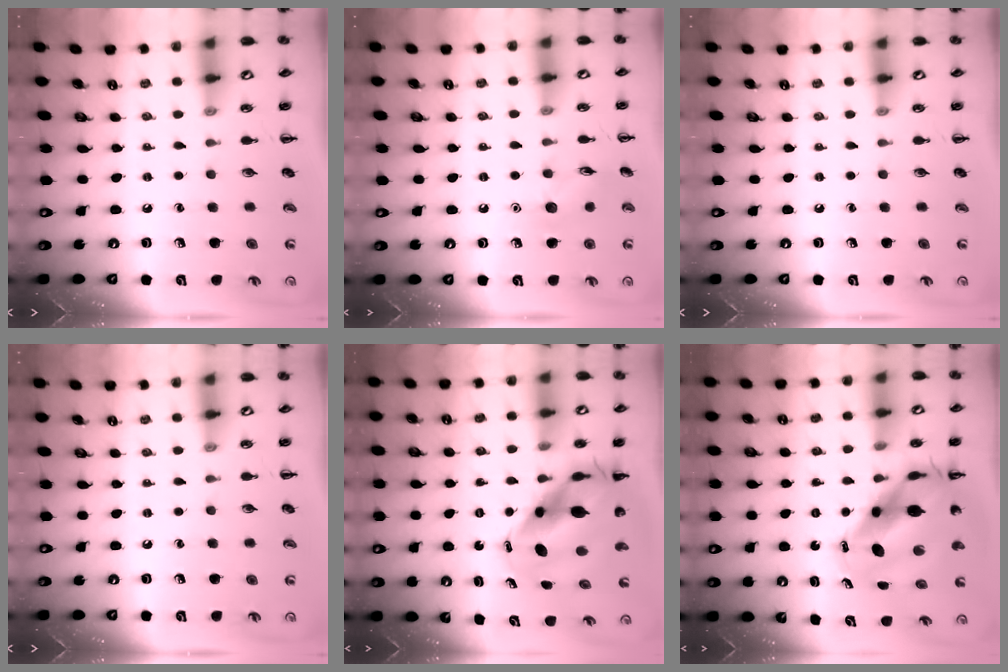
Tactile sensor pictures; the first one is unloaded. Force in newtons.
{"total": 7.0, "press": 6.9, "slide": 1.3}
{"total": 0.0}
{"total": 0.0}
{"total": 10.0, "press": 9.7, "slide": 2.6}
{"total": 11.2, "press": 10.8, "slide": 3.0}